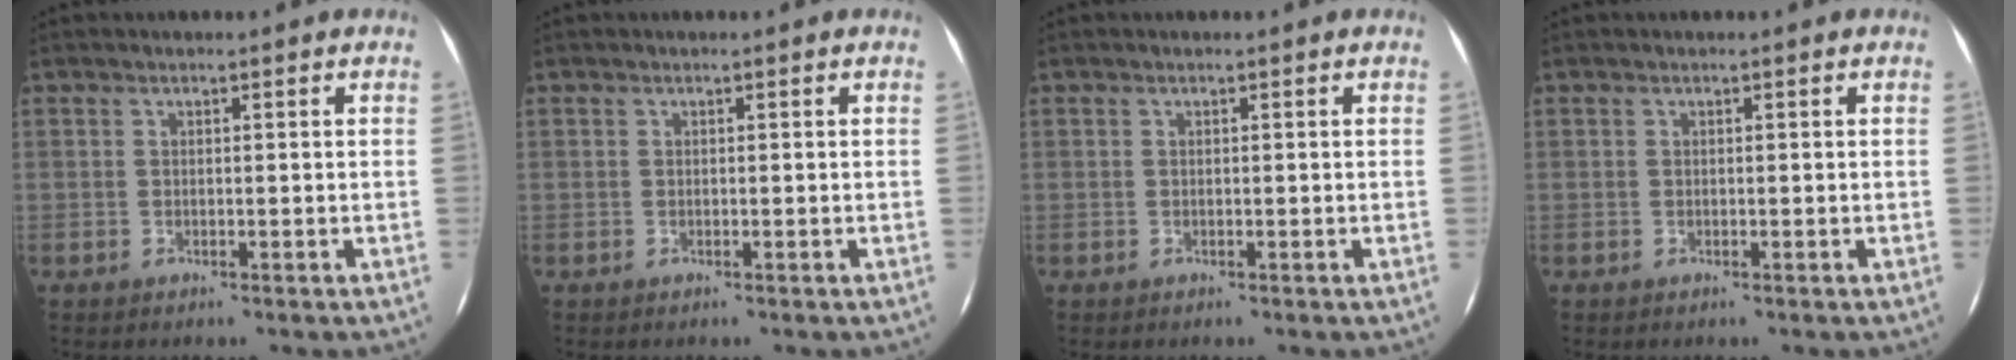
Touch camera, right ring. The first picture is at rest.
{"total": 0.0}
{"total": 0.0}
{"total": 0.0}